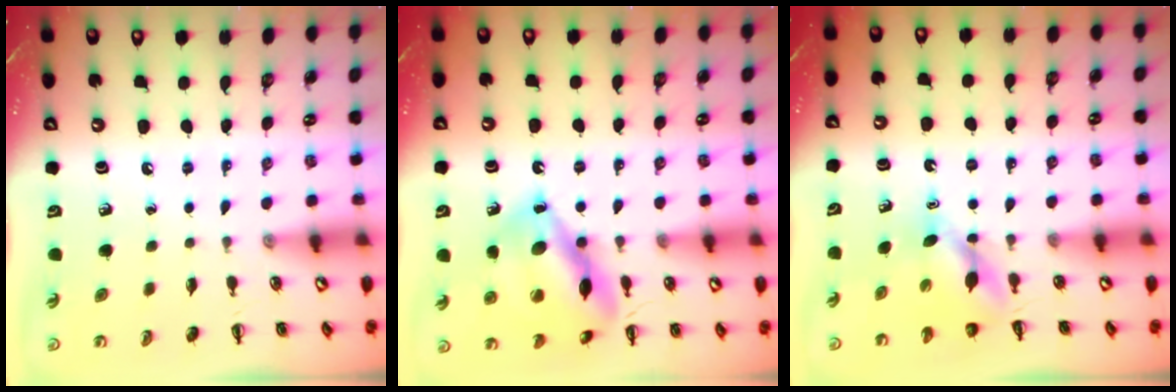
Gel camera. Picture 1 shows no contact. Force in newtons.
{"total": 15.0, "press": 14.9, "slide": 1.3}
{"total": 4.6, "press": 4.6, "slide": 0.4}